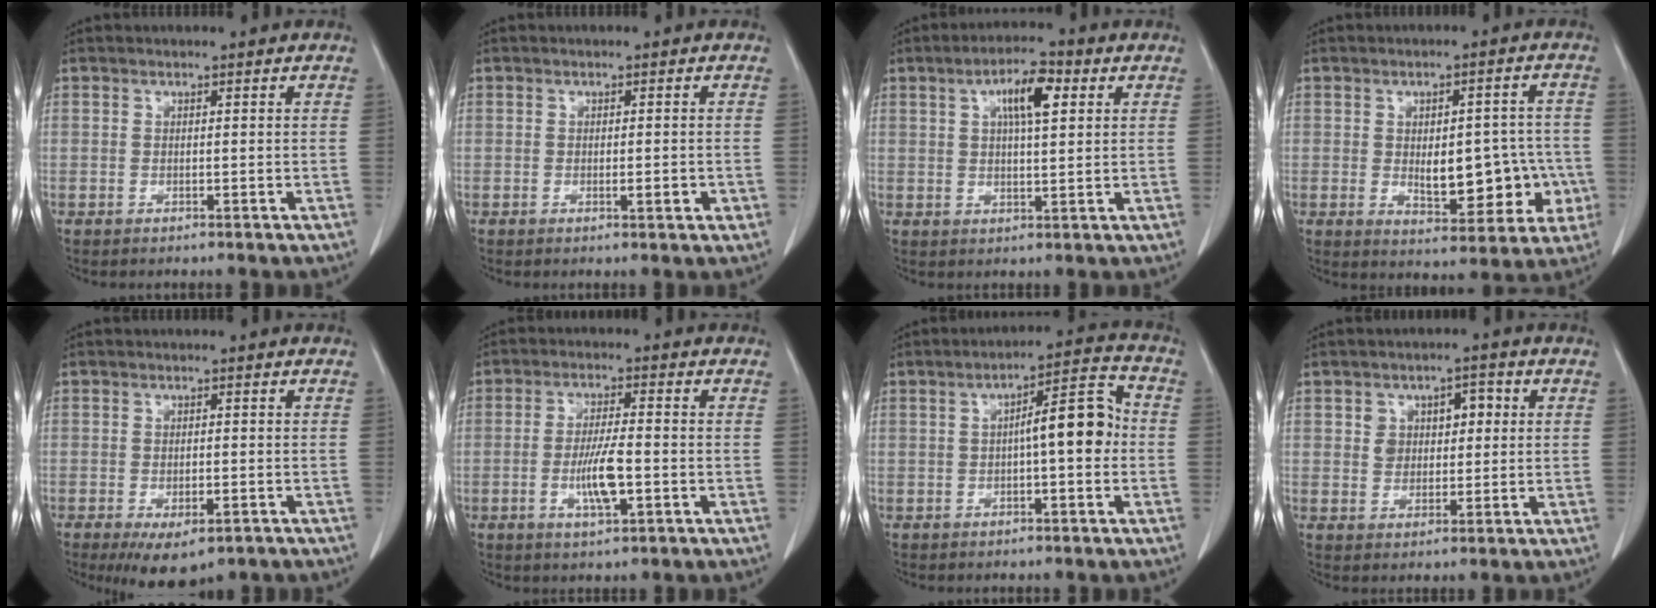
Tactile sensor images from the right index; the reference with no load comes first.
{"total": 2.0, "force": [-0.6, 0.4, 1.8], "torque": [-0.031, -0.002, -0.007]}
{"total": 7.0, "force": [2.6, 1.8, 6.2], "torque": [-0.107, 0.011, 0.041]}
{"total": 11.1, "force": [-1.7, 5.5, 9.5], "torque": [-0.114, 0.016, -0.007]}
{"total": 7.0, "force": [-4.4, 2.7, 4.8], "torque": [-0.072, -0.014, -0.061]}
{"total": 6.7, "force": [-1.9, 1.1, 6.3], "torque": [-0.123, -0.003, -0.033]}
{"total": 8.2, "force": [-0.3, 1.8, 7.9], "torque": [-0.116, 0.029, -0.006]}
{"total": 5.3, "force": [1.2, 3.9, 3.3], "torque": [-0.041, 0.020, 0.023]}